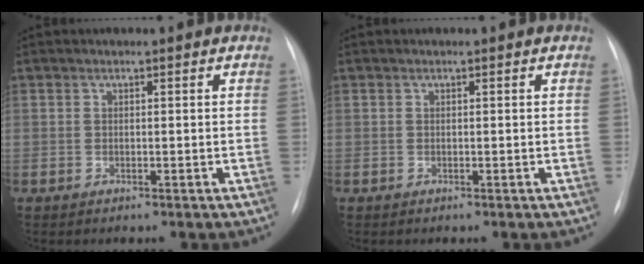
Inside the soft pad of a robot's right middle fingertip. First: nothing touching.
{"total": 0.0}